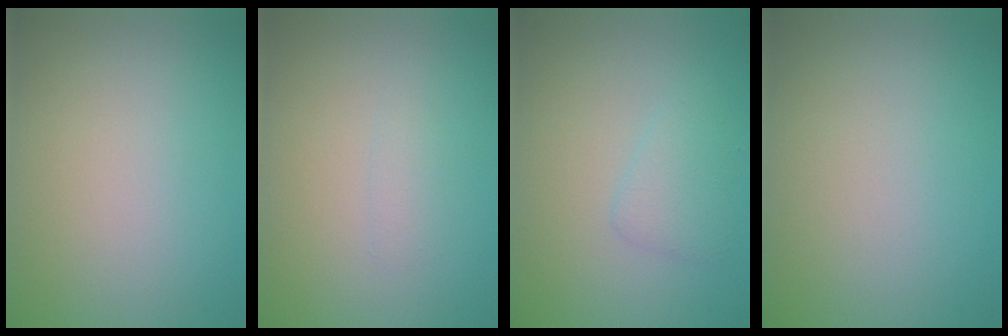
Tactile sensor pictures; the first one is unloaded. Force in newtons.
{"total": 0.8, "press": 0.8, "slide": 0.0}
{"total": 1.8, "press": 1.8, "slide": 0.1}
{"total": 0.0}